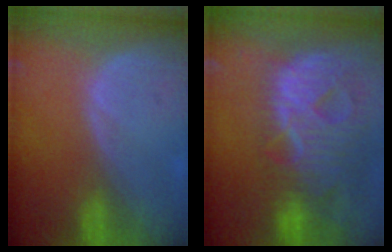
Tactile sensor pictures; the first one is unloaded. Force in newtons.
{"total": 12.9, "press": 11.0, "slide": 6.9}